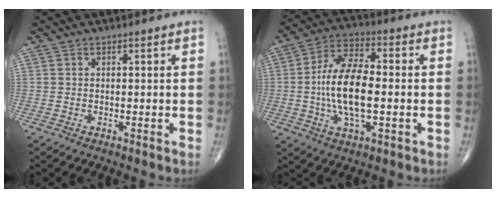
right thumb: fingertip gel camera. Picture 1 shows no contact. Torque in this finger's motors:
{"motor_torque": [0.37, 0.38, 1.44, 0.01, 0.23]}